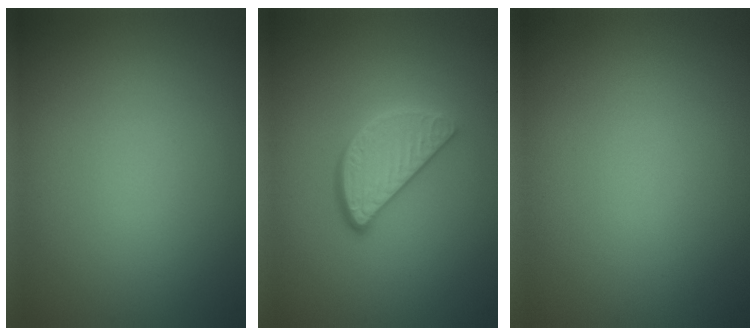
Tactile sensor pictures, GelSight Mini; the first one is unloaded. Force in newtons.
{"total": 3.6, "press": 2.9, "slide": 2.1}
{"total": 0.0}